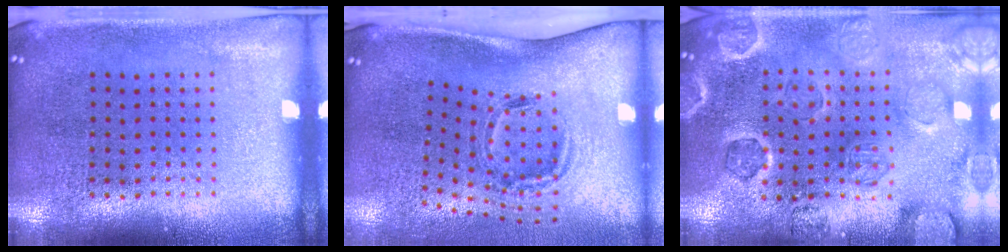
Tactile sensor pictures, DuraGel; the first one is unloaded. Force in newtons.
{"total": 1.9, "press": 1.3, "slide": 1.3}
{"total": 1.6, "press": 1.6, "slide": 0.2}